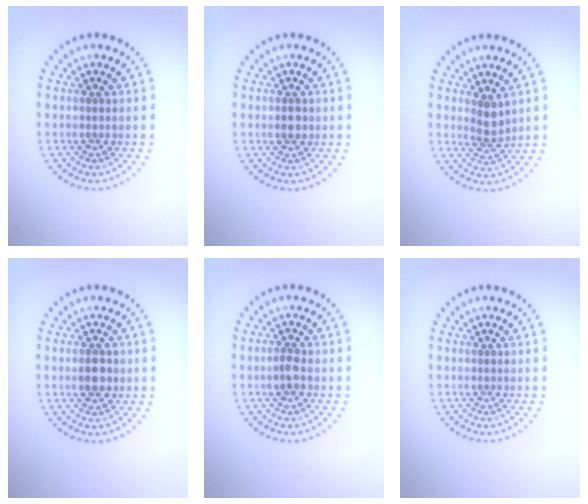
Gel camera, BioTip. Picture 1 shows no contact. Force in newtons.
{"total": 1.4, "press": 1.4, "slide": 0.1}
{"total": 2.0, "press": 1.7, "slide": 1.1}
{"total": 2.7, "press": 2.7, "slide": 0.1}
{"total": 1.6, "press": 1.6, "slide": 0.5}
{"total": 0.0}